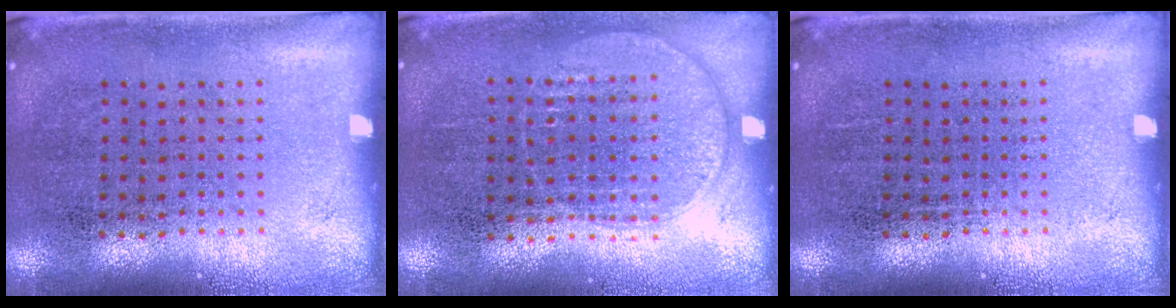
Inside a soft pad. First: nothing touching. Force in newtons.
{"total": 1.0, "press": 0.9, "slide": 0.4}
{"total": 0.0}